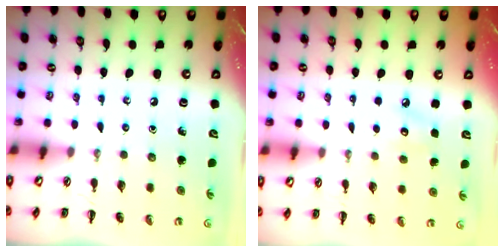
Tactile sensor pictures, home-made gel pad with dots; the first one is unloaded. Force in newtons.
{"total": 5.1, "press": 4.9, "slide": 1.3}